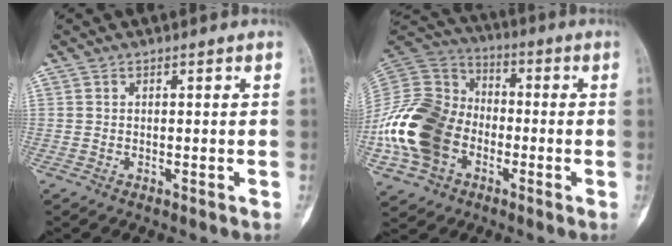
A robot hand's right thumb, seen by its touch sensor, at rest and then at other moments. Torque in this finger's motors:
{"motor_torque": [1.08, 1.03, 1.43, -1.34, 0.42]}